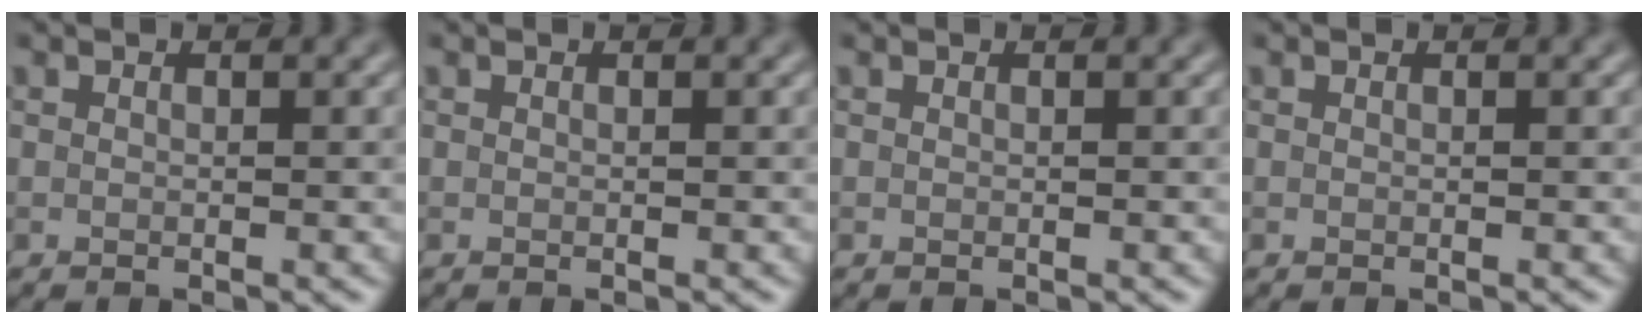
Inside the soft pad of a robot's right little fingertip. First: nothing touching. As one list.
[{"total": 0.0}, {"total": 0.0}, {"total": 0.0}]